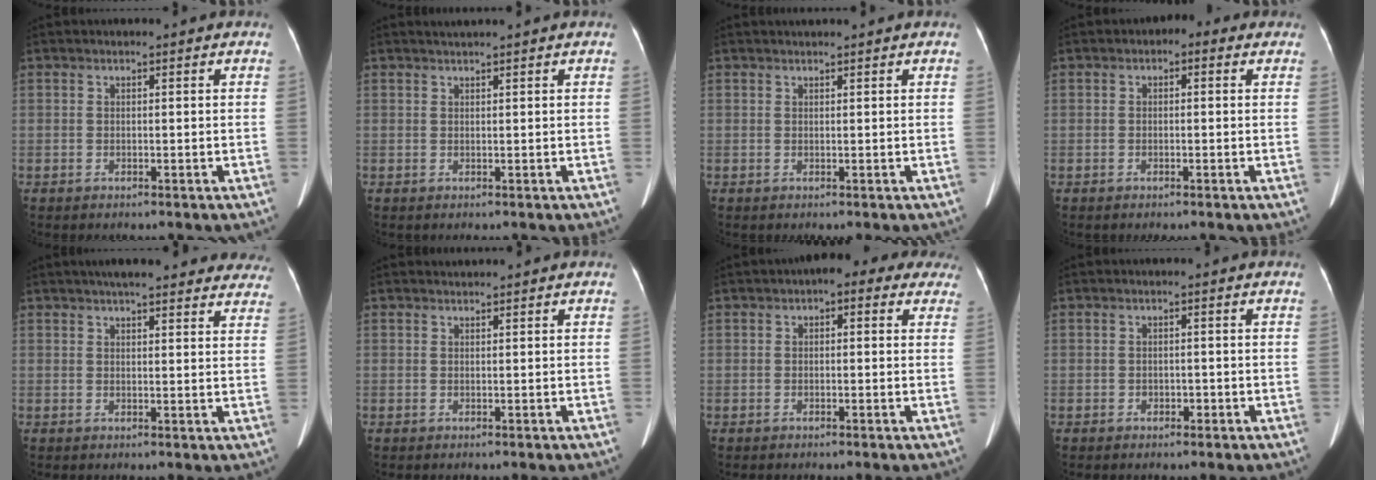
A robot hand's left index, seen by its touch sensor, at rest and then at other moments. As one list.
[{"total": 1.1, "force": [0.9, -0.3, 0.4], "torque": [-0.010, 0.006, 0.024]}, {"total": 1.2, "force": [1.1, -0.1, 0.4], "torque": [-0.005, 0.017, 0.024]}, {"total": 2.0, "force": [0.4, 1.3, 1.5], "torque": [-0.017, 0.014, -0.004]}, {"total": 20.0, "force": [17.8, 4.0, 8.3], "torque": [-0.095, 0.012, 0.203]}, {"total": 0.5, "force": [0.5, -0.1, -0.2], "torque": [-0.005, 0.005, 0.011]}, {"total": 5.9, "force": [3.5, 3.0, 3.7], "torque": [-0.031, 0.034, 0.033]}, {"total": 1.2, "force": [-0.5, 0.9, 0.6], "torque": [-0.009, 0.003, -0.005]}]